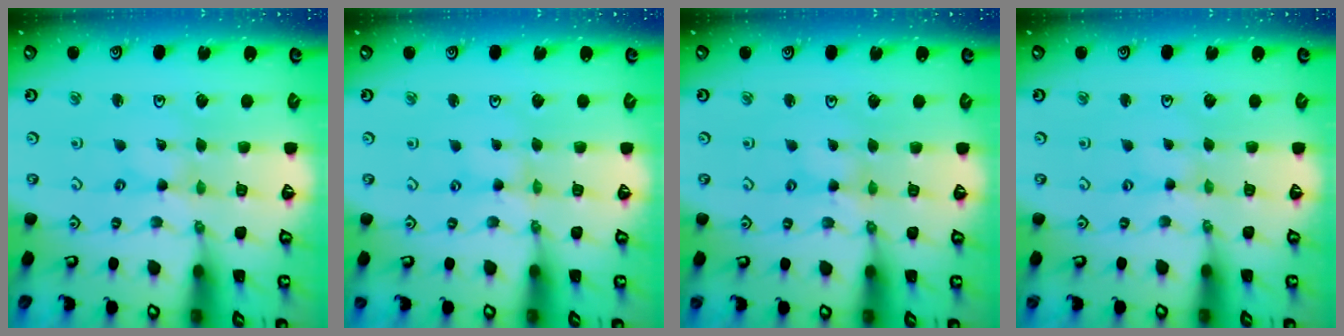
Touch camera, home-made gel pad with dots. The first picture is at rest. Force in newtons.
{"total": 0.8, "press": 0.8, "slide": 0.1}
{"total": 0.0}
{"total": 0.0}